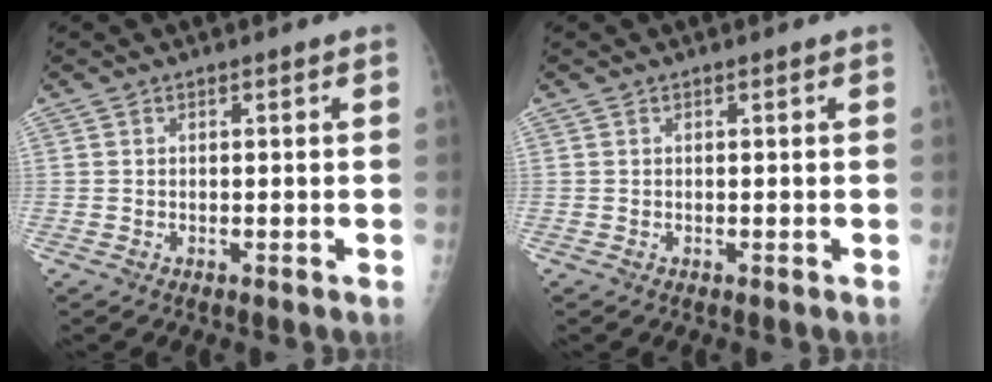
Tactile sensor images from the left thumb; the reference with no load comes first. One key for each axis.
{"total": 0.0}